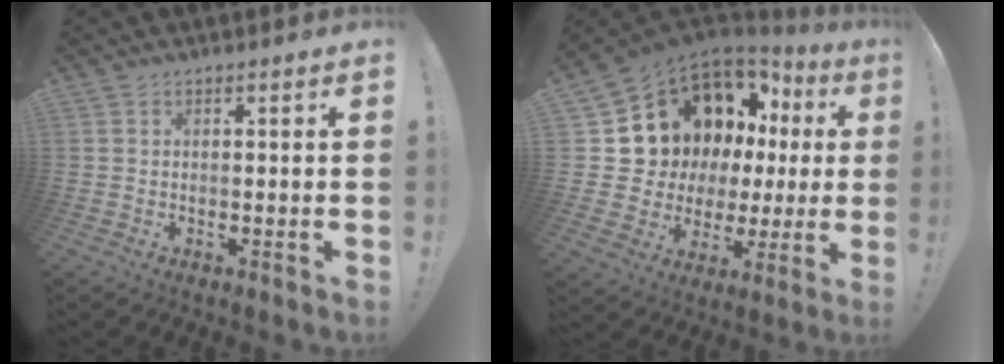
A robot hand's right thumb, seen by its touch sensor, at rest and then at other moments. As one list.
[{"total": 12.3, "force": [7.2, 8.2, 5.7], "torque": [-0.092, -0.075, 0.151]}]